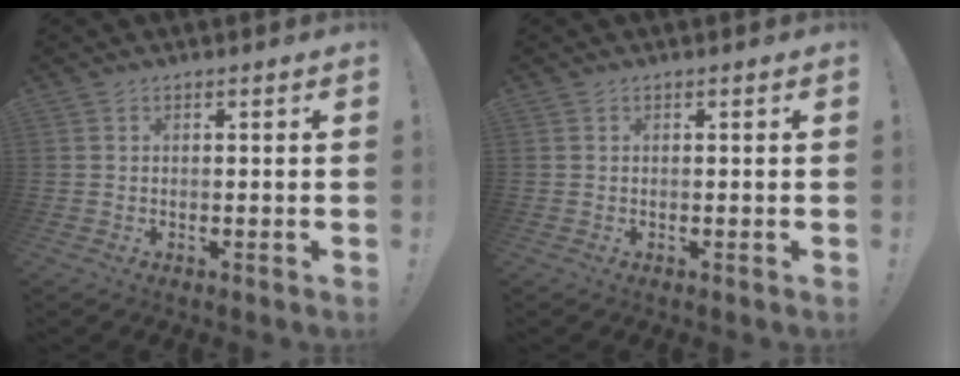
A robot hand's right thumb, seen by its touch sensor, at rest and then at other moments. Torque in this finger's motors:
{"motor_torque": [0.01, 0.01, -0.11, 0.07, 0.00]}